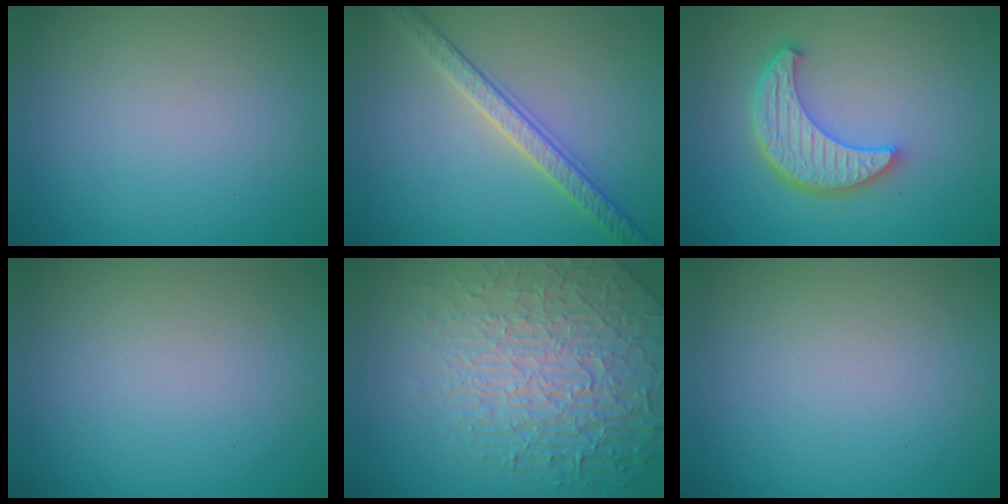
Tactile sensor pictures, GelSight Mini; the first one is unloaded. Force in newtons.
{"total": 3.3, "press": 3.2, "slide": 1.0}
{"total": 5.4, "press": 4.3, "slide": 3.2}
{"total": 0.0}
{"total": 7.6, "press": 5.8, "slide": 5.0}
{"total": 0.0}